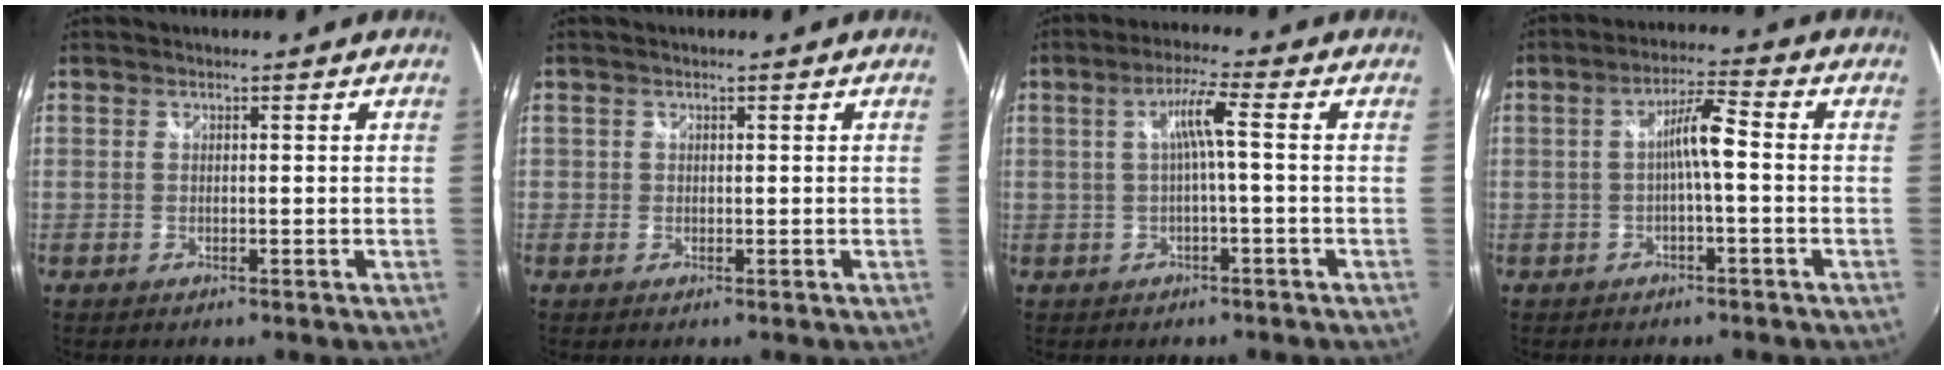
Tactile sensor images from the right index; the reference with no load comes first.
{"total": 1.4, "force": [0.2, -1.2, -0.7], "torque": [0.017, -0.009, 0.004]}
{"total": 4.8, "force": [-0.1, -0.3, 4.8], "torque": [-0.092, 0.006, 0.004]}
{"total": 5.3, "force": [-0.8, 0.5, 5.3], "torque": [-0.100, 0.012, -0.014]}